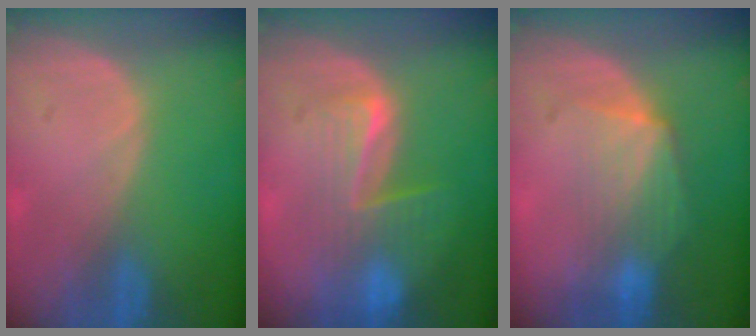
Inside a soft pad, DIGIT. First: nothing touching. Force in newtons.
{"total": 6.9, "press": 6.7, "slide": 1.8}
{"total": 6.9, "press": 6.3, "slide": 2.9}